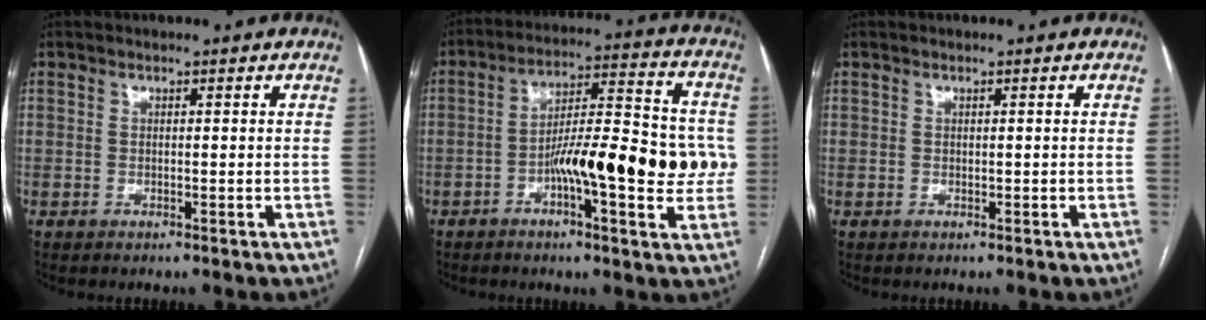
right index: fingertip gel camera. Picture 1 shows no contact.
{"total": 15.7, "force": [-2.7, 3.6, 15.0], "torque": [-0.231, 0.028, -0.041]}
{"total": 0.0}